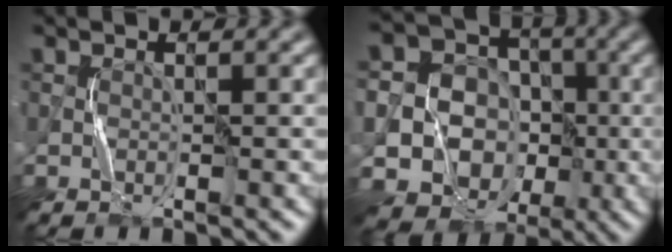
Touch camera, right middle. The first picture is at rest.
{"total": 17.1, "force": [-4.5, 15.5, 5.5], "torque": [-0.139, -0.028, -0.090]}